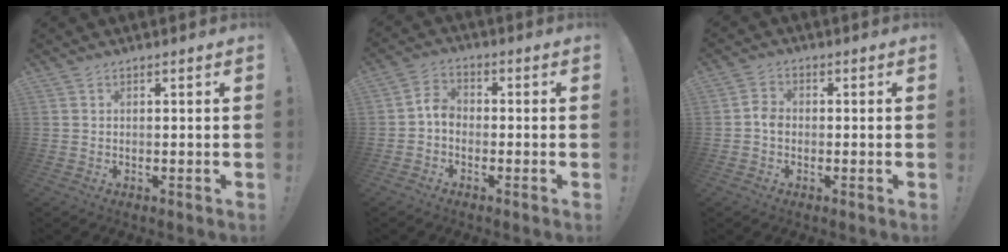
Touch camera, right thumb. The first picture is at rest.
{"total": 5.5, "force": [-1.7, 3.9, 3.6], "torque": [-0.071, 0.019, -0.028]}
{"total": 3.7, "force": [-1.3, 2.7, 2.2], "torque": [-0.030, 0.013, -0.023]}